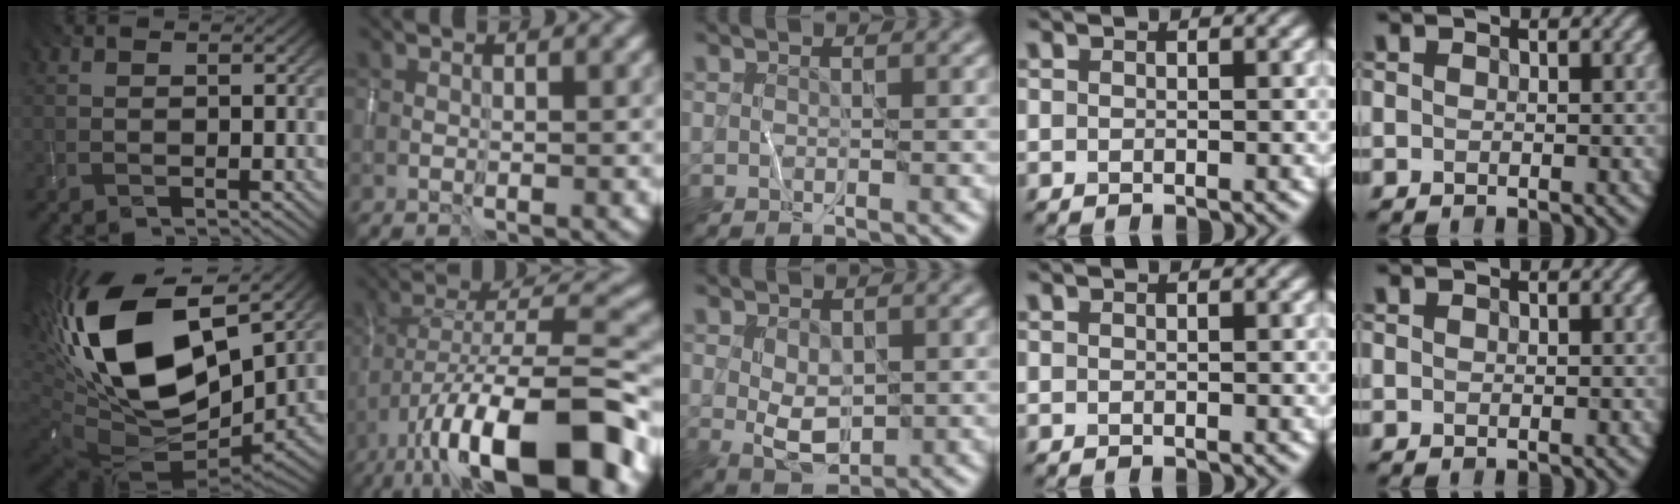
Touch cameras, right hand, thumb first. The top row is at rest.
{"thumb": {"total": 20.5, "force": [5.3, 11.6, 16.1], "torque": [-0.357, -0.003, 0.109]}, "index": {"total": 15.9, "force": [-8.3, 5.3, 12.6], "torque": [-0.205, 0.012, -0.140]}, "middle": {"total": 3.4, "force": [0.1, 2.1, 2.7], "torque": [-0.049, -0.009, 0.006]}}